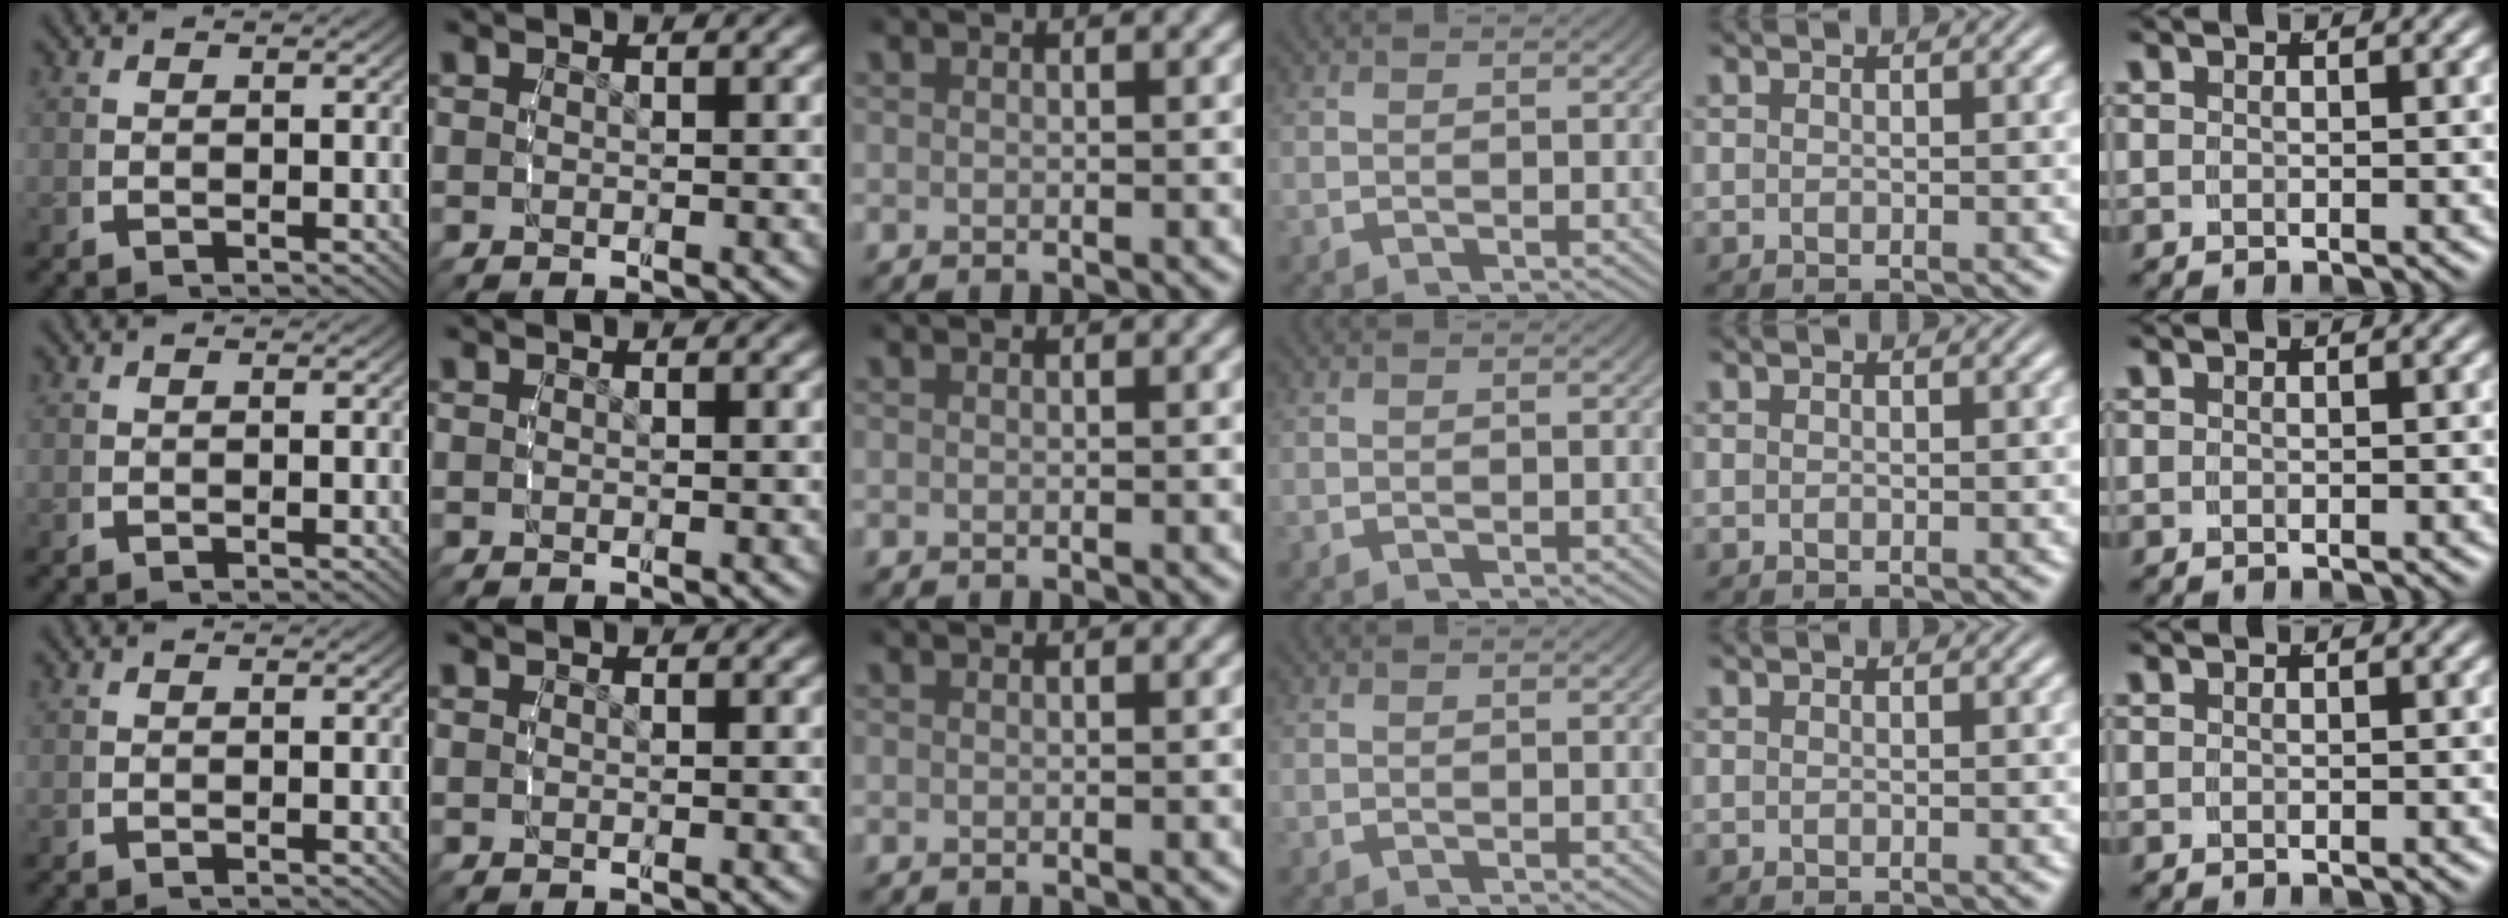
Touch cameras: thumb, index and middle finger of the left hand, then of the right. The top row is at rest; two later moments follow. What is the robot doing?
{"motion": "reach", "object": "paper"}